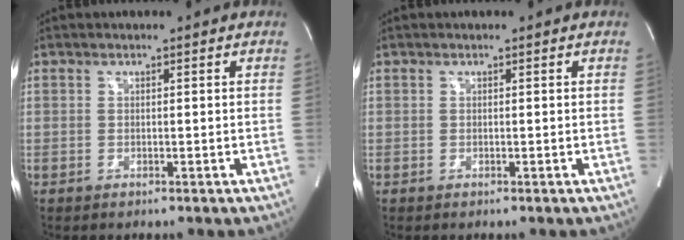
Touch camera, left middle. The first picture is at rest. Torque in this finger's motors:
{"motor_torque": [0.45, -0.41, 0.08, -0.01]}